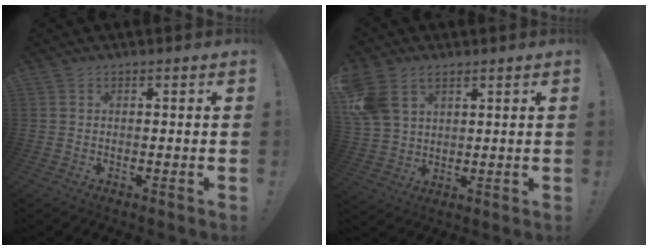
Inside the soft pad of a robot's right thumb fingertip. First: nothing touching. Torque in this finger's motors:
{"motor_torque": [-0.41, 1.14, 0.35, 0.04, 0.39]}